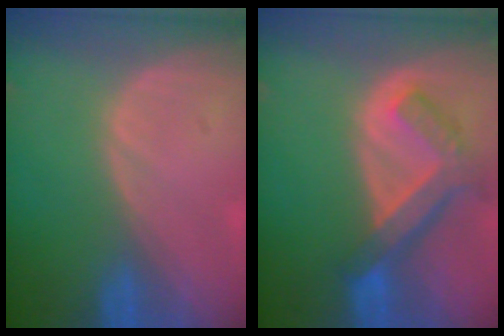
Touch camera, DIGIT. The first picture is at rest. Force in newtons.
{"total": 7.6, "press": 6.5, "slide": 3.8}